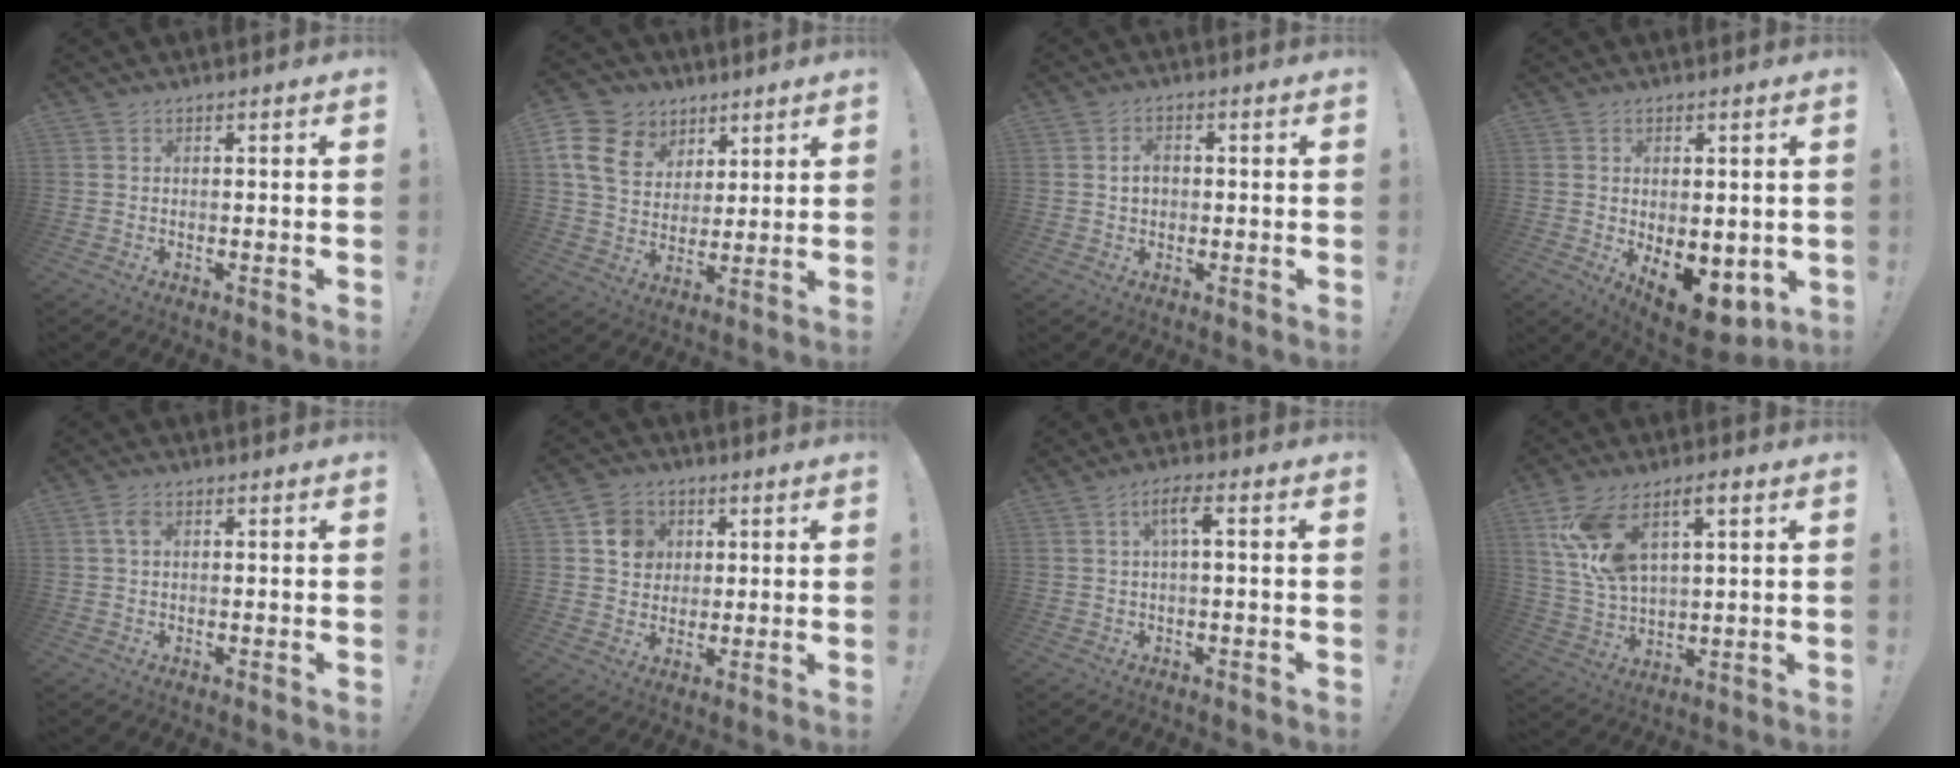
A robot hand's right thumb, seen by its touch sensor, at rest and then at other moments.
{"total": 14.7, "force": [6.8, 11.2, 6.5], "torque": [-0.107, -0.031, 0.138]}
{"total": 3.5, "force": [0.4, 2.4, 2.5], "torque": [-0.035, 0.001, 0.004]}
{"total": 9.6, "force": [-2.9, 6.1, 6.8], "torque": [-0.057, 0.014, -0.041]}
{"total": 3.1, "force": [0.8, 1.9, 2.3], "torque": [-0.042, 0.006, 0.015]}
{"total": 8.4, "force": [2.5, 7.6, 2.5], "torque": [-0.026, -0.007, 0.051]}
{"total": 4.9, "force": [0.7, 1.0, 4.7], "torque": [-0.089, 0.006, 0.007]}
{"total": 12.8, "force": [6.3, 6.4, 9.1], "torque": [-0.177, -0.017, 0.117]}